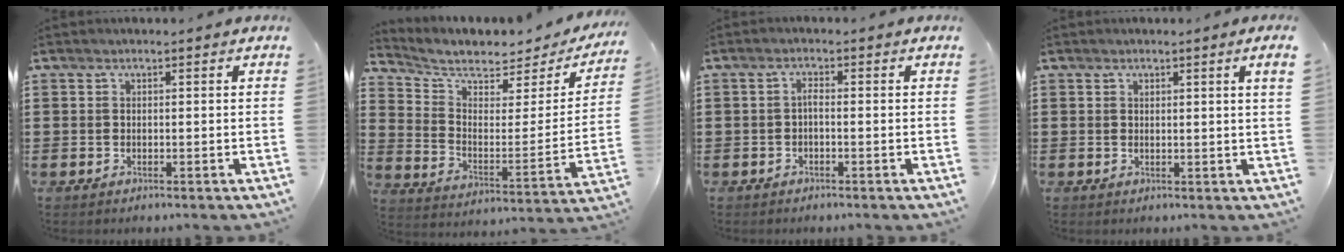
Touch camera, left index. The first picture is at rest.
{"total": 5.4, "force": [4.6, 1.6, 2.4], "torque": [-0.074, -0.036, 0.076]}
{"total": 1.4, "force": [-0.5, 0.3, 1.3], "torque": [-0.026, 0.001, -0.010]}
{"total": 1.3, "force": [0.8, -0.4, 1.0], "torque": [-0.018, -0.005, 0.013]}